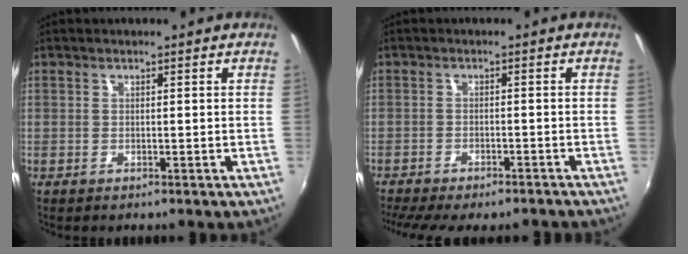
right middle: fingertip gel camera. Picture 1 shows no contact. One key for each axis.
{"total": 10.2, "fx": -8.8, "fy": 2.2, "fz": 4.8, "tx": -0.108, "ty": -0.033, "tz": -0.130}